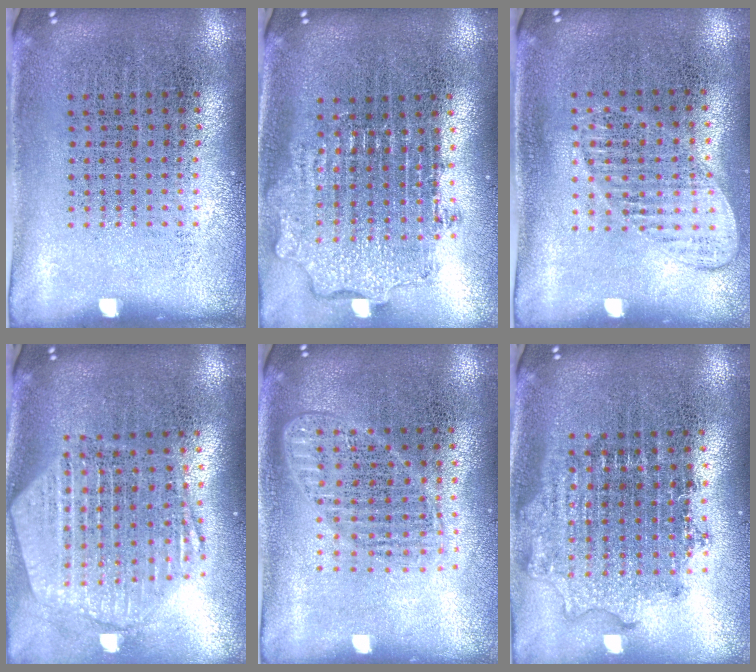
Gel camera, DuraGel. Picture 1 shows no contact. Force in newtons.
{"total": 2.0, "press": 1.5, "slide": 1.3}
{"total": 1.0, "press": 1.0, "slide": 0.1}
{"total": 2.6, "press": 2.1, "slide": 1.5}
{"total": 1.6, "press": 1.4, "slide": 0.8}
{"total": 1.8, "press": 1.5, "slide": 1.0}